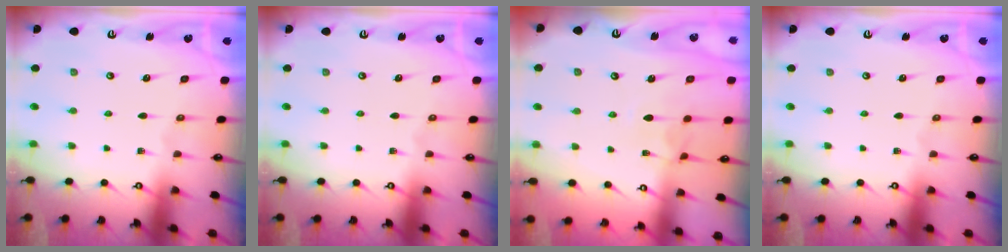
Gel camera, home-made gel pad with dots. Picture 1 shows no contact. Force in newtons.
{"total": 0.0}
{"total": 3.0, "press": 3.0, "slide": 0.4}
{"total": 0.0}